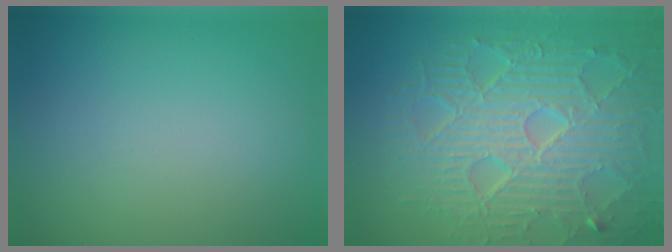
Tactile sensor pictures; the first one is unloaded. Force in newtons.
{"total": 9.0, "press": 6.5, "slide": 6.3}